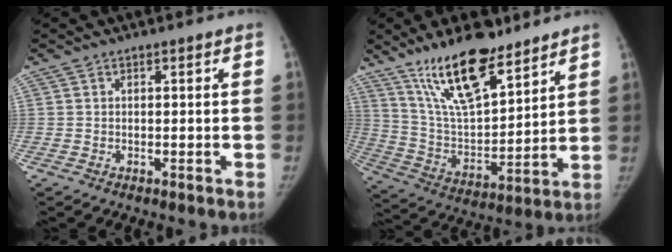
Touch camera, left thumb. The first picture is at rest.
{"total": 18.3, "force": [12.9, 6.2, 11.5], "torque": [-0.165, -0.069, 0.240]}